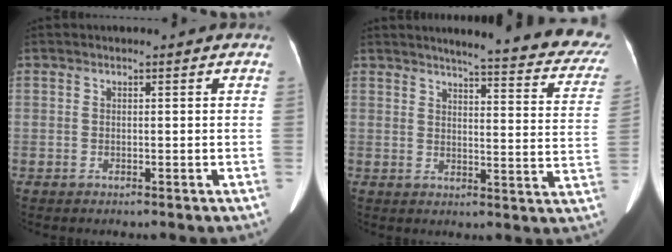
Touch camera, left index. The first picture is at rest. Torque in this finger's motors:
{"motor_torque": [0.75, -1.14, 0.08, 0.03]}